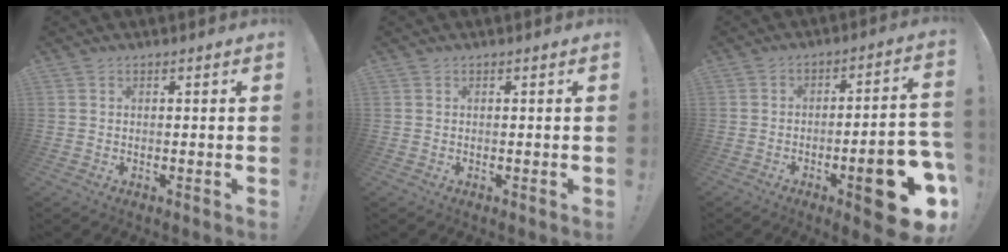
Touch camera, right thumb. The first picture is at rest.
{"total": 0.0}
{"total": 16.6, "force": [-7.1, 4.2, 14.4], "torque": [-0.170, 0.029, -0.101]}